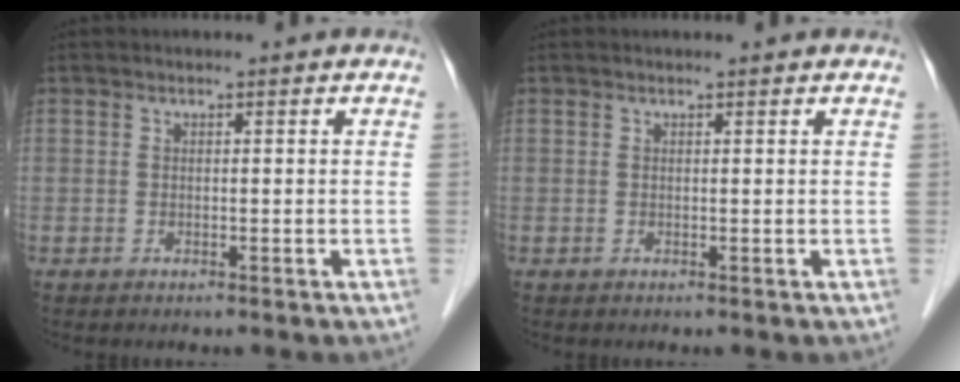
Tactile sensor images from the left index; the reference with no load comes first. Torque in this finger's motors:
{"motor_torque": [0.78, -1.19, 0.03, -0.01]}